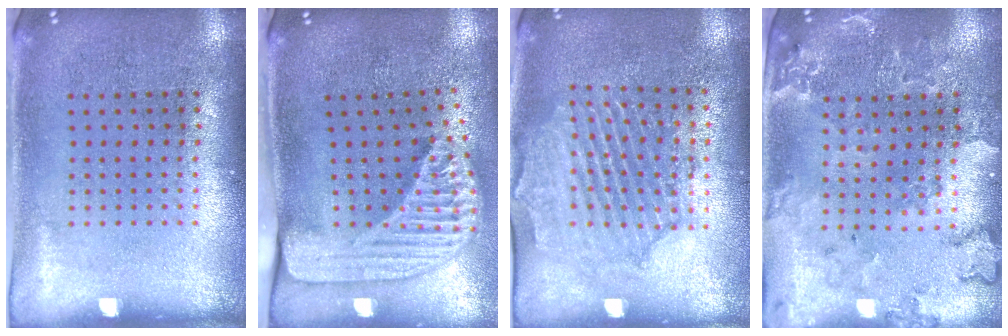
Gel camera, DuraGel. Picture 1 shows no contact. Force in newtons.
{"total": 2.4, "press": 1.7, "slide": 1.7}
{"total": 1.9, "press": 1.9, "slide": 0.4}
{"total": 0.5, "press": 0.5, "slide": 0.2}